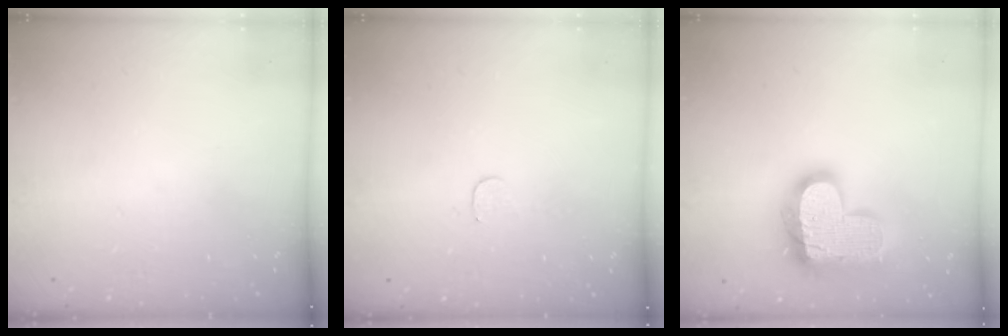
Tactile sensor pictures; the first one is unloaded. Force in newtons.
{"total": 2.8, "press": 2.8, "slide": 0.2}
{"total": 18.7, "press": 18.7, "slide": 1.2}